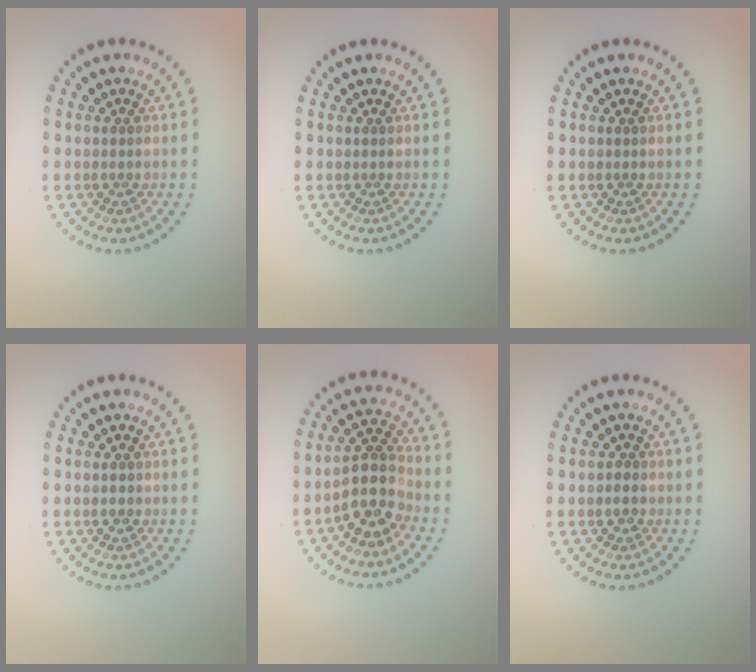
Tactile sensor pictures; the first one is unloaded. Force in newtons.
{"total": 0.0}
{"total": 0.0}
{"total": 1.1, "press": 1.1, "slide": 0.1}
{"total": 4.7, "press": 4.2, "slide": 1.9}
{"total": 0.8, "press": 0.7, "slide": 0.4}